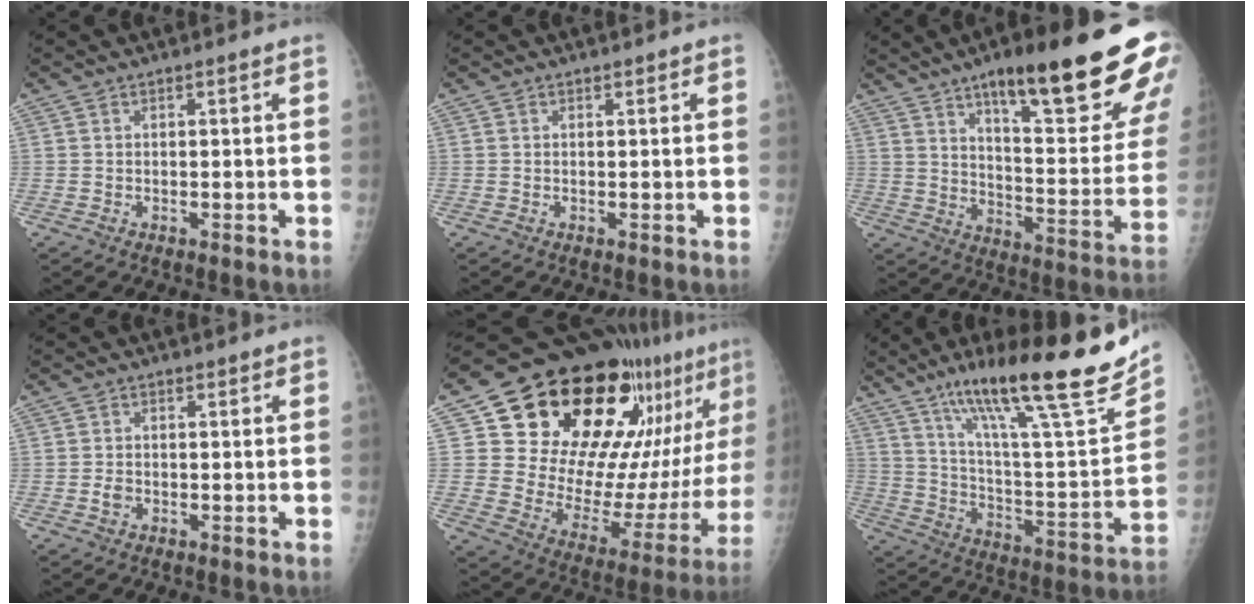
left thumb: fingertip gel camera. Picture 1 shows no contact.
{"total": 0.0}
{"total": 25.9, "force": [16.3, 5.6, 19.4], "torque": [-0.238, -0.074, 0.239]}
{"total": 1.5, "force": [-0.3, 1.2, 0.9], "torque": [-0.009, 0.002, -0.006]}
{"total": 30.7, "force": [17.0, 13.7, 21.6], "torque": [-0.291, -0.041, 0.268]}
{"total": 27.4, "force": [17.7, 4.7, 20.3], "torque": [-0.299, -0.053, 0.292]}